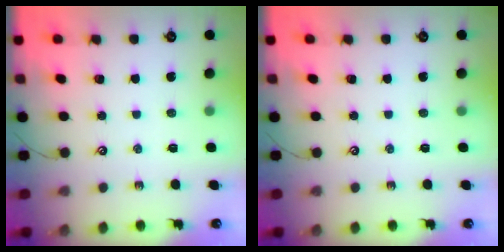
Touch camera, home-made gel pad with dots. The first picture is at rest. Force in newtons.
{"total": 0.0}